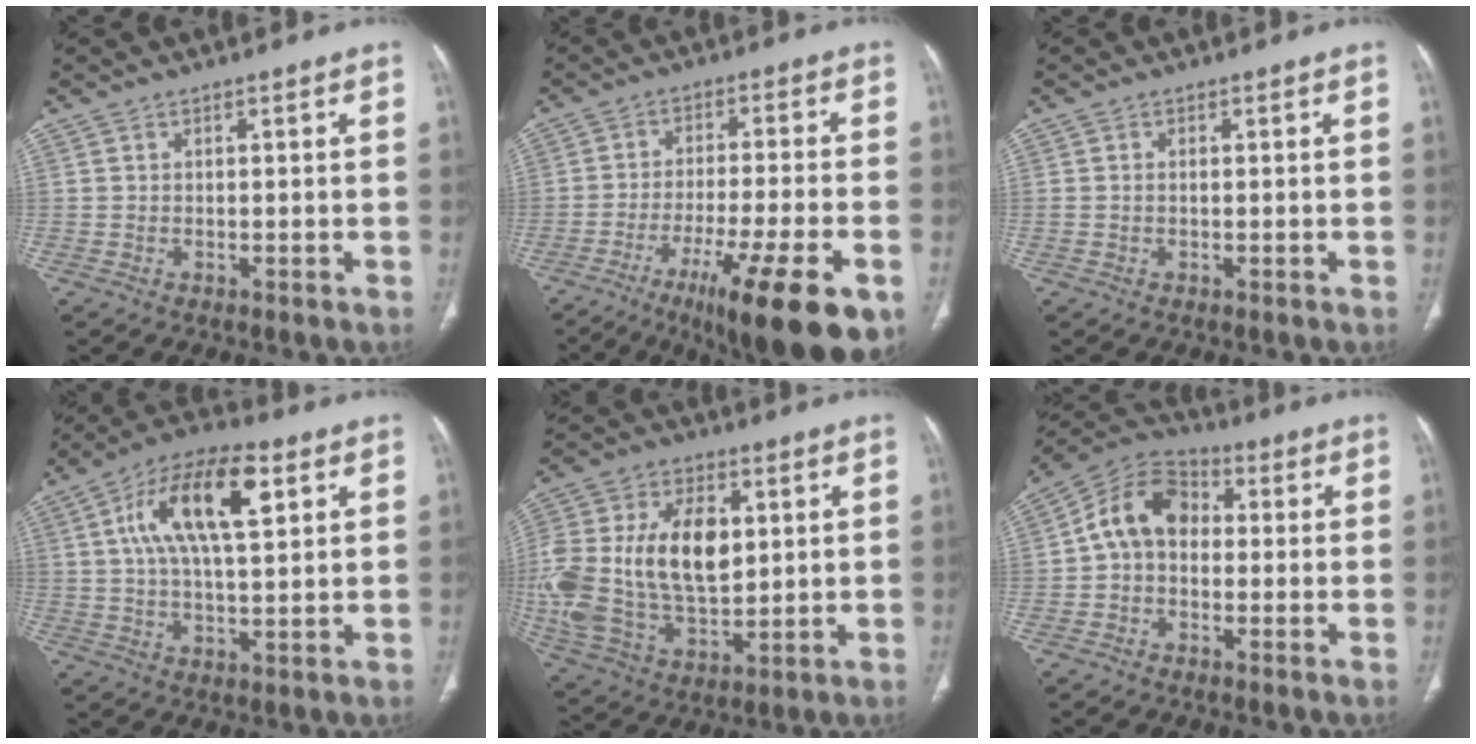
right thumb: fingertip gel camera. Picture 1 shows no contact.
{"total": 17.8, "force": [-9.3, 3.3, 14.8], "torque": [-0.206, 0.018, -0.140]}
{"total": 0.9, "force": [0.0, 0.6, 0.7], "torque": [-0.023, 0.006, 0.002]}
{"total": 15.9, "force": [5.1, 6.6, 13.5], "torque": [-0.234, 0.009, 0.083]}
{"total": 25.1, "force": [2.8, 15.9, 19.2], "torque": [-0.402, 0.001, 0.061]}
{"total": 10.5, "force": [0.1, 7.9, 6.9], "torque": [-0.104, 0.034, -0.016]}